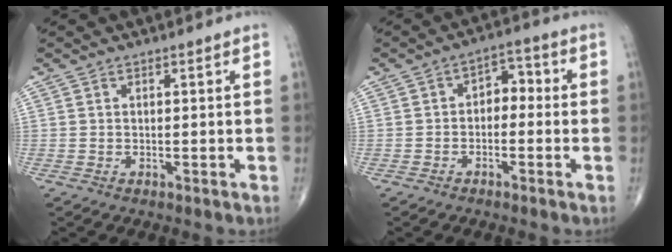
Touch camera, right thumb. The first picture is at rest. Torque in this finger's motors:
{"motor_torque": [-0.33, -0.26, 0.01, -0.01, 0.01]}